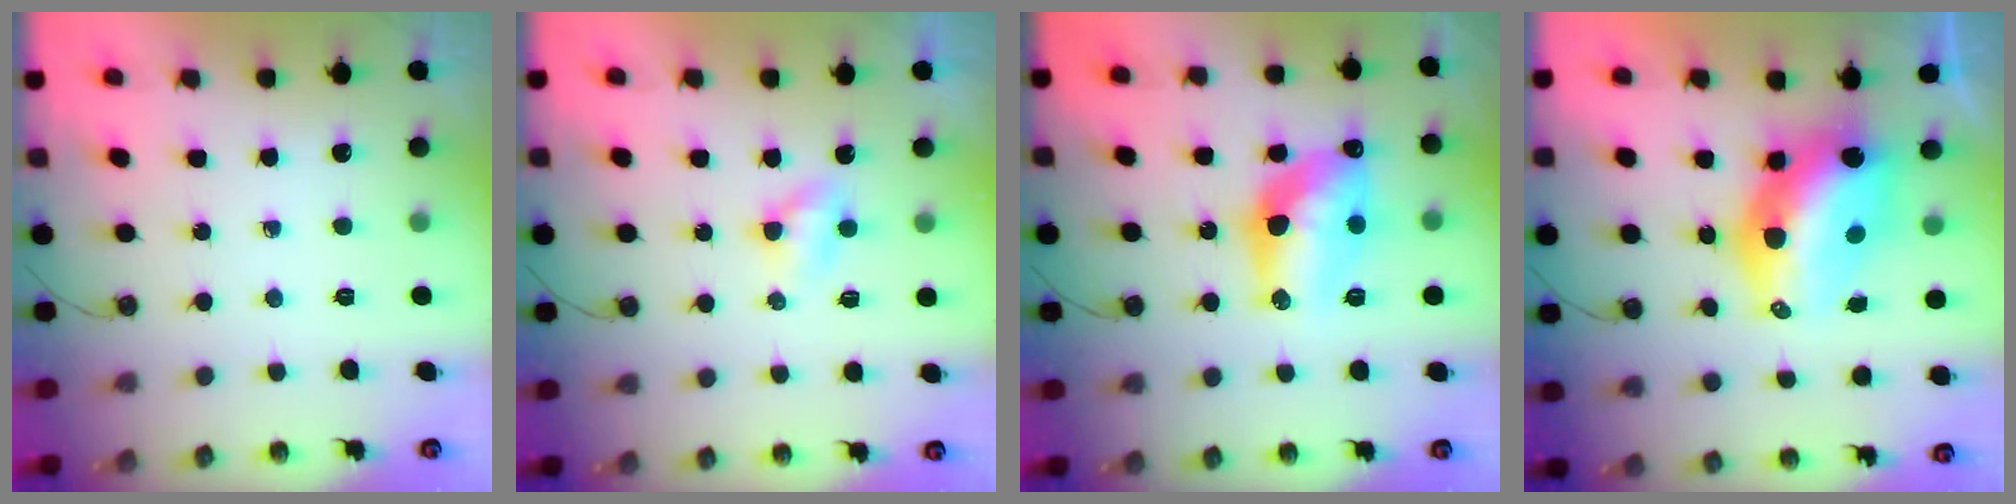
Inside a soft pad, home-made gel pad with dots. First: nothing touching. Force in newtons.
{"total": 3.0, "press": 3.0, "slide": 0.3}
{"total": 13.3, "press": 13.3, "slide": 0.9}
{"total": 14.1, "press": 14.0, "slide": 1.2}